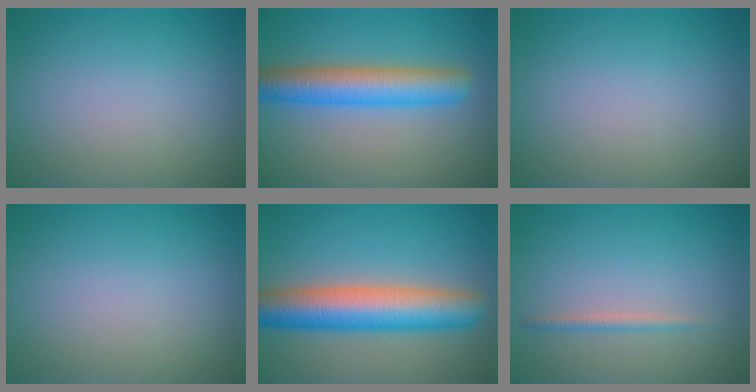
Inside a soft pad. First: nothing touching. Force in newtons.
{"total": 6.2, "press": 6.2, "slide": 0.2}
{"total": 0.0}
{"total": 0.0}
{"total": 8.6, "press": 8.6, "slide": 0.3}
{"total": 1.1, "press": 1.1, "slide": 0.0}